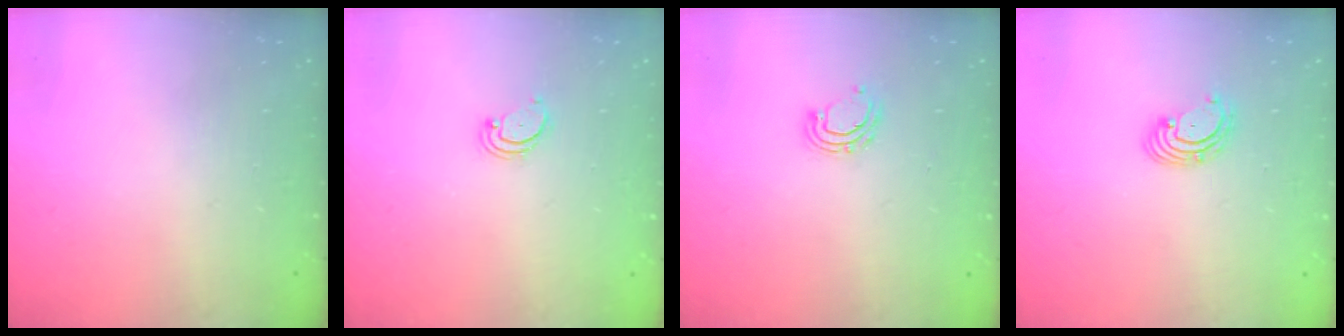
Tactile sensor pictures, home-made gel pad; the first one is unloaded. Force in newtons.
{"total": 2.6, "press": 2.5, "slide": 0.5}
{"total": 4.9, "press": 4.9, "slide": 0.5}
{"total": 2.9, "press": 2.9, "slide": 0.3}